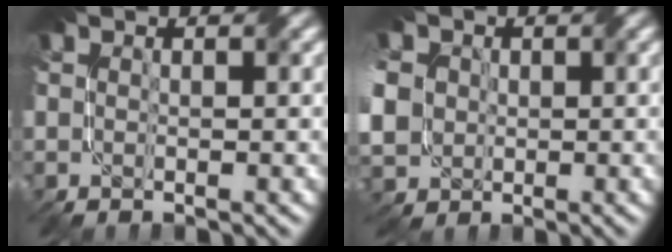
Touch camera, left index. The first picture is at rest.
{"total": 8.5, "force": [0.9, 7.5, 4.0], "torque": [-0.114, 0.015, -0.009]}